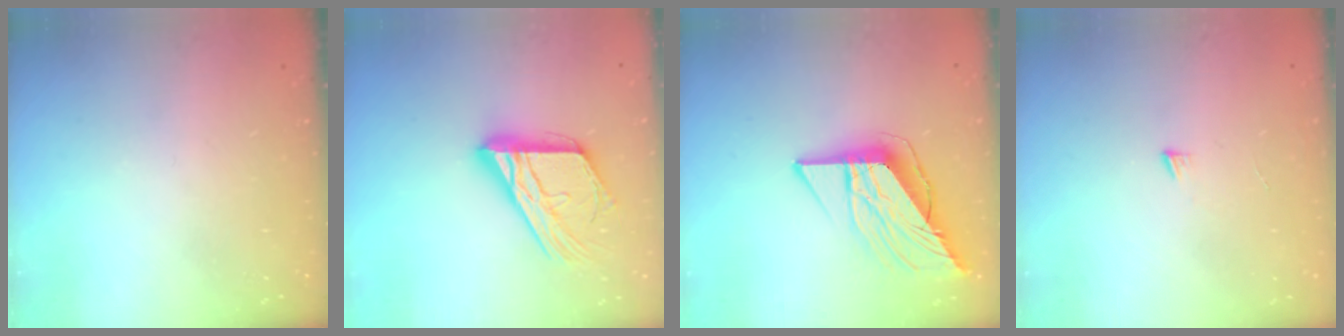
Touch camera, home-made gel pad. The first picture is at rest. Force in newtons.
{"total": 18.7, "press": 18.6, "slide": 1.8}
{"total": 11.4, "press": 11.3, "slide": 1.3}
{"total": 3.0, "press": 3.0, "slide": 0.3}